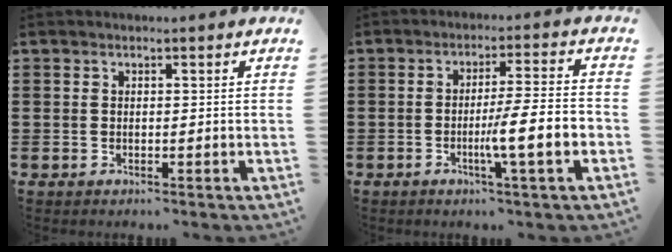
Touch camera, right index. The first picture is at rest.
{"total": 7.9, "force": [-2.3, 0.2, 7.6], "torque": [-0.124, -0.006, -0.040]}